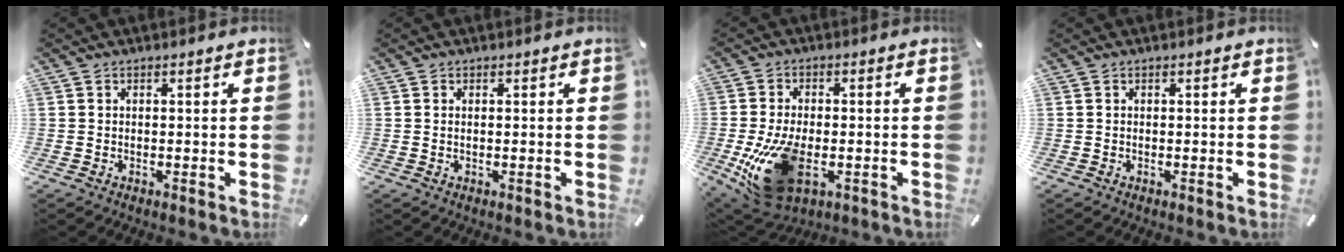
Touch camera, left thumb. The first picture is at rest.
{"total": 0.7, "force": [0.1, 0.1, 0.7], "torque": [-0.014, -0.002, 0.002]}
{"total": 16.7, "force": [-4.2, 9.5, 13.1], "torque": [-0.264, -0.006, -0.058]}
{"total": 0.0}